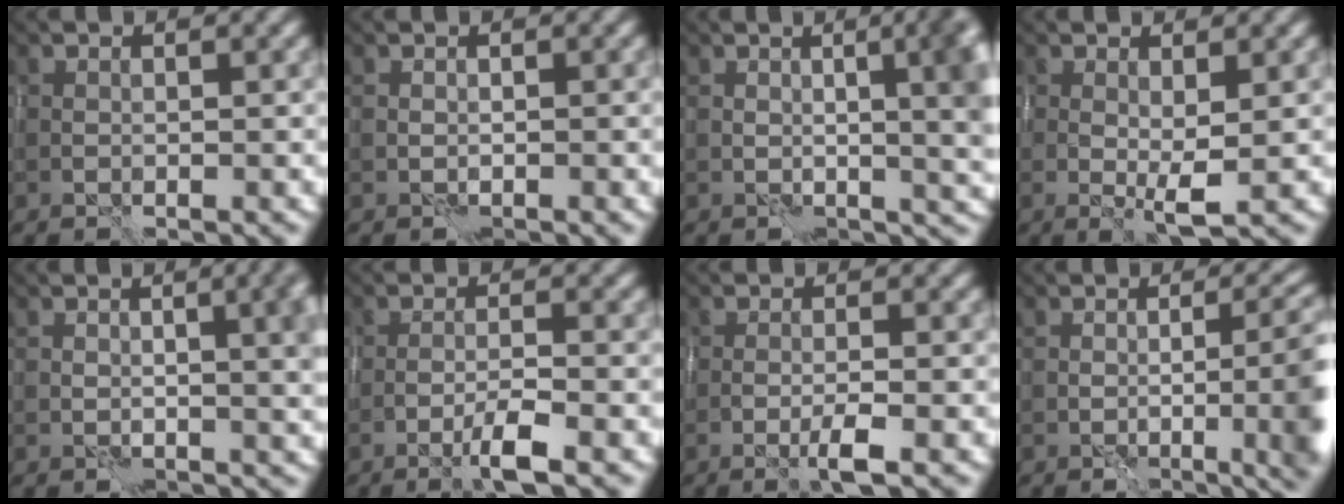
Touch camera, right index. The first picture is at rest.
{"total": 0.0}
{"total": 9.4, "force": [1.0, 3.7, 8.6], "torque": [-0.069, 0.017, 0.006]}
{"total": 2.5, "force": [0.1, 0.4, 2.4], "torque": [-0.046, -0.009, 0.004]}
{"total": 5.9, "force": [0.9, 2.3, 5.4], "torque": [-0.041, 0.012, 0.011]}
{"total": 3.0, "force": [-1.6, 0.2, 2.5], "torque": [-0.043, 0.008, -0.037]}
{"total": 2.2, "force": [-0.9, 0.2, 2.0], "torque": [-0.035, 0.004, -0.022]}
{"total": 9.4, "force": [-1.1, 3.6, 8.6], "torque": [-0.079, 0.002, -0.009]}